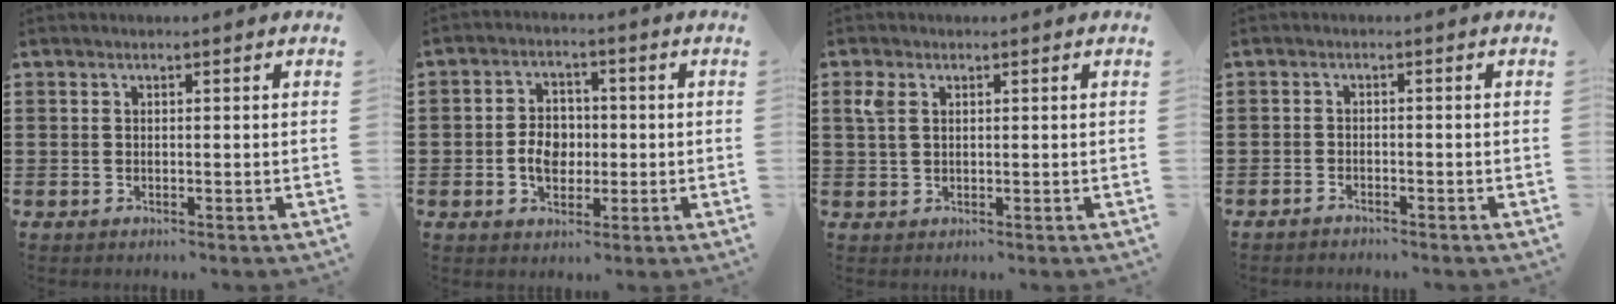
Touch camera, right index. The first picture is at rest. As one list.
[{"total": 5.0, "force": [-0.8, 3.8, 3.2], "torque": [-0.066, 0.004, -0.019]}, {"total": 2.7, "force": [1.1, 1.7, 1.8], "torque": [-0.042, 0.008, 0.020]}, {"total": 1.1, "force": [-1.0, 0.2, 0.0], "torque": [-0.003, 0.002, -0.022]}]